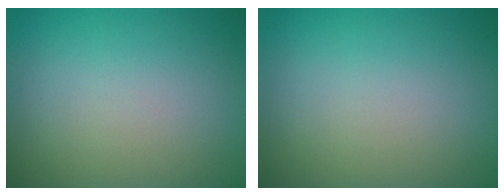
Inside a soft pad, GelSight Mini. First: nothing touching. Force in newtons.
{"total": 0.0}